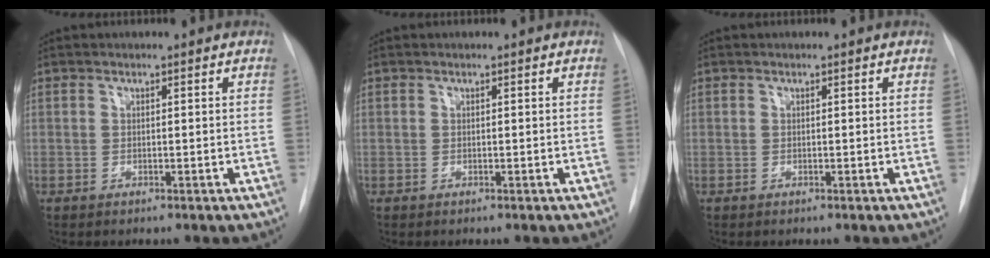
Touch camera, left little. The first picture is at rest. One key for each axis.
{"total": 0.0}
{"total": 0.0}